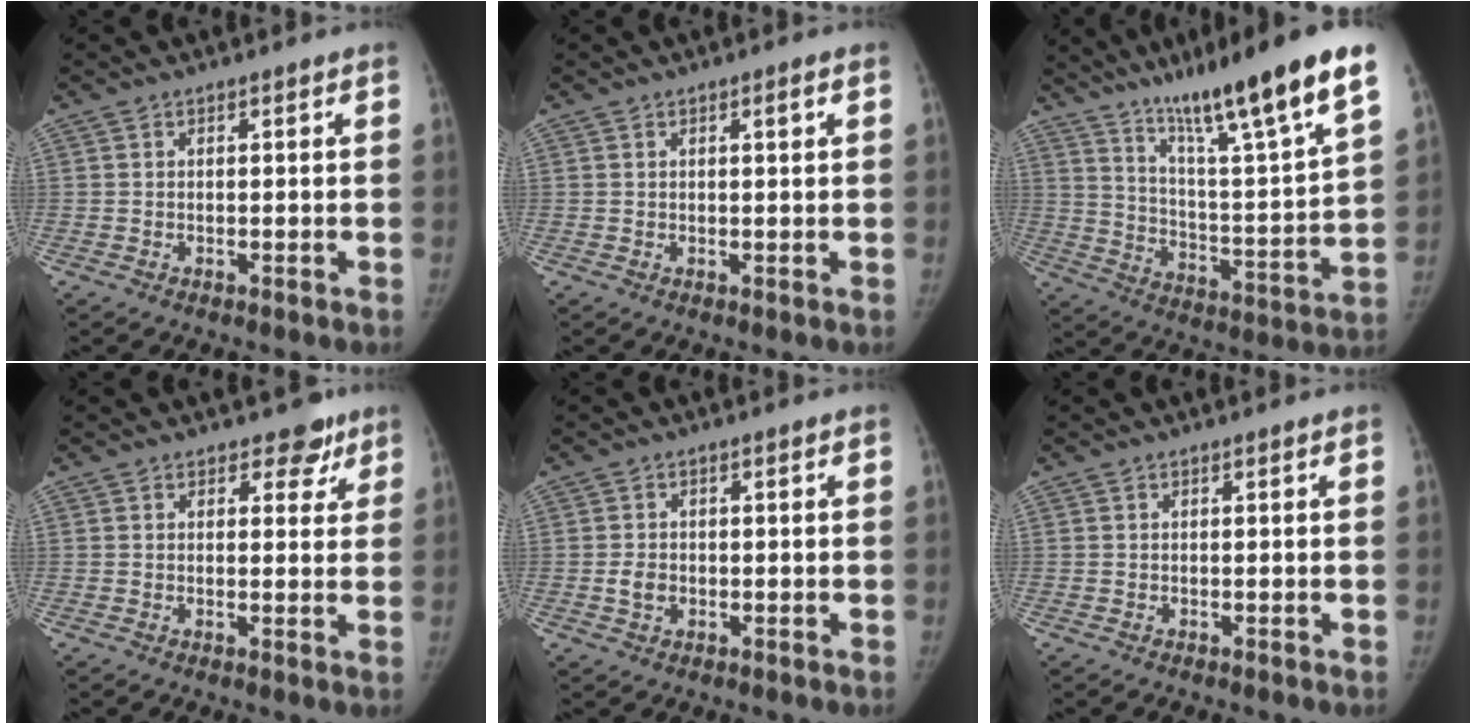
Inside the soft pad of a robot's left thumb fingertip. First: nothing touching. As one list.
[{"total": 1.4, "force": [0.5, 0.1, 1.3], "torque": [-0.021, 0.000, 0.008]}, {"total": 23.8, "force": [16.1, 2.1, 17.4], "torque": [-0.253, -0.056, 0.261]}, {"total": 4.1, "force": [2.7, 2.6, 1.6], "torque": [0.017, -0.011, 0.030]}, {"total": 2.5, "force": [-0.6, 2.0, 1.3], "torque": [-0.015, 0.004, -0.011]}, {"total": 0.0}]